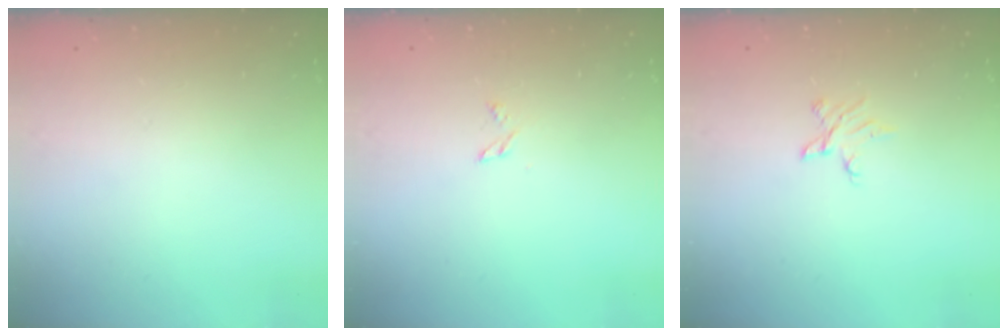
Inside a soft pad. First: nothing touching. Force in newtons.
{"total": 2.4, "press": 2.4, "slide": 0.2}
{"total": 3.5, "press": 3.5, "slide": 0.4}